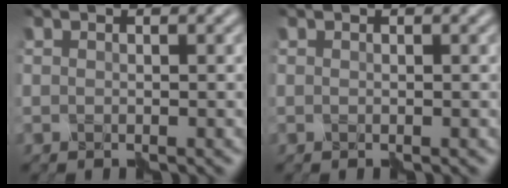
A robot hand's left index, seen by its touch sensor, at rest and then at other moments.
{"total": 0.0}